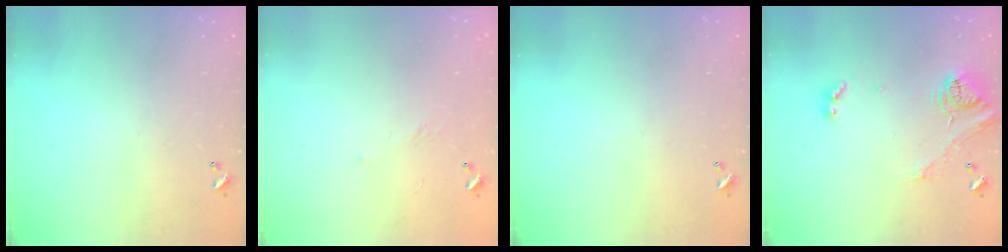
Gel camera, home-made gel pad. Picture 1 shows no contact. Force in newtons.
{"total": 6.2, "press": 6.2, "slide": 0.8}
{"total": 0.0}
{"total": 15.6, "press": 15.6, "slide": 1.1}